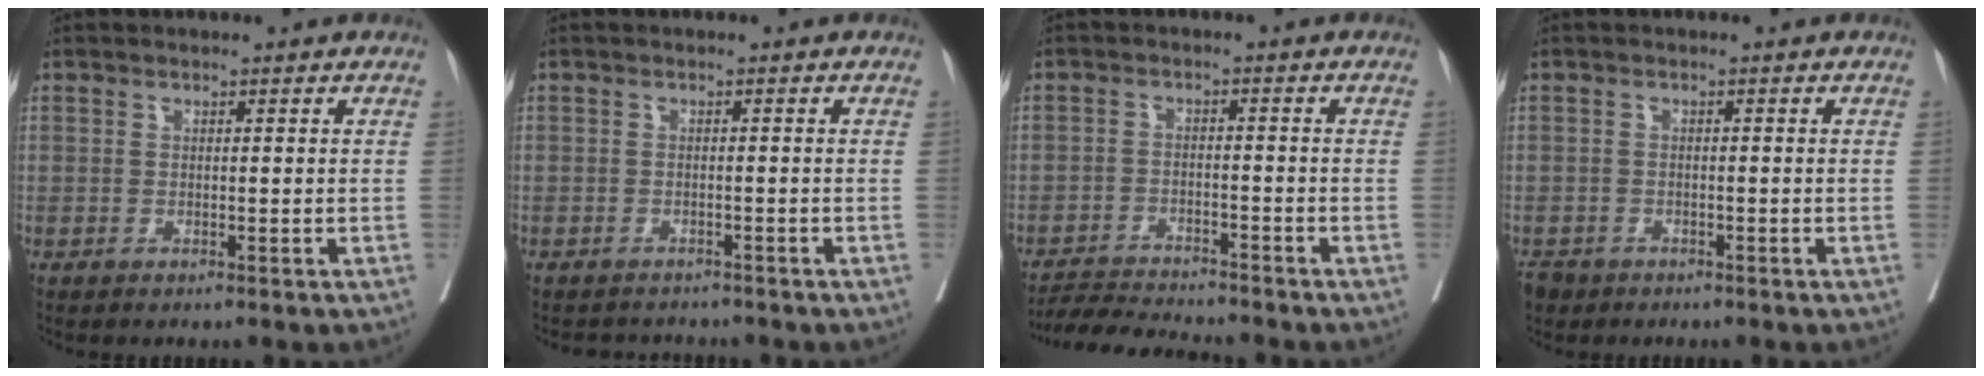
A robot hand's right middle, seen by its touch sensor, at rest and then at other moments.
{"total": 4.2, "force": [-4.0, 1.0, 0.4], "torque": [-0.006, -0.004, -0.054]}
{"total": 7.9, "force": [-7.7, -0.3, 1.9], "torque": [-0.032, -0.012, -0.130]}
{"total": 3.1, "force": [-2.4, 1.9, 0.5], "torque": [-0.014, -0.002, -0.042]}